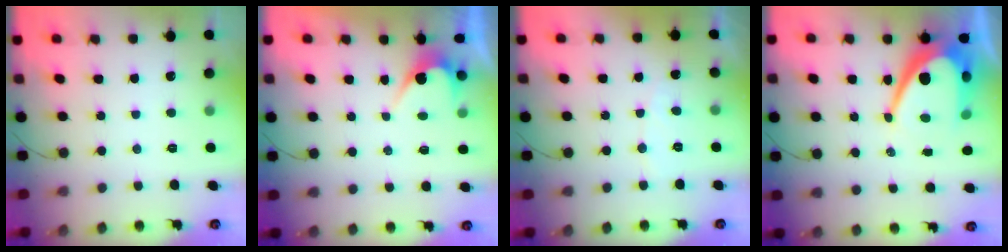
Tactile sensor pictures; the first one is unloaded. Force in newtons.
{"total": 3.7, "press": 3.7, "slide": 0.3}
{"total": 3.9, "press": 3.9, "slide": 0.2}
{"total": 15.8, "press": 15.7, "slide": 1.0}